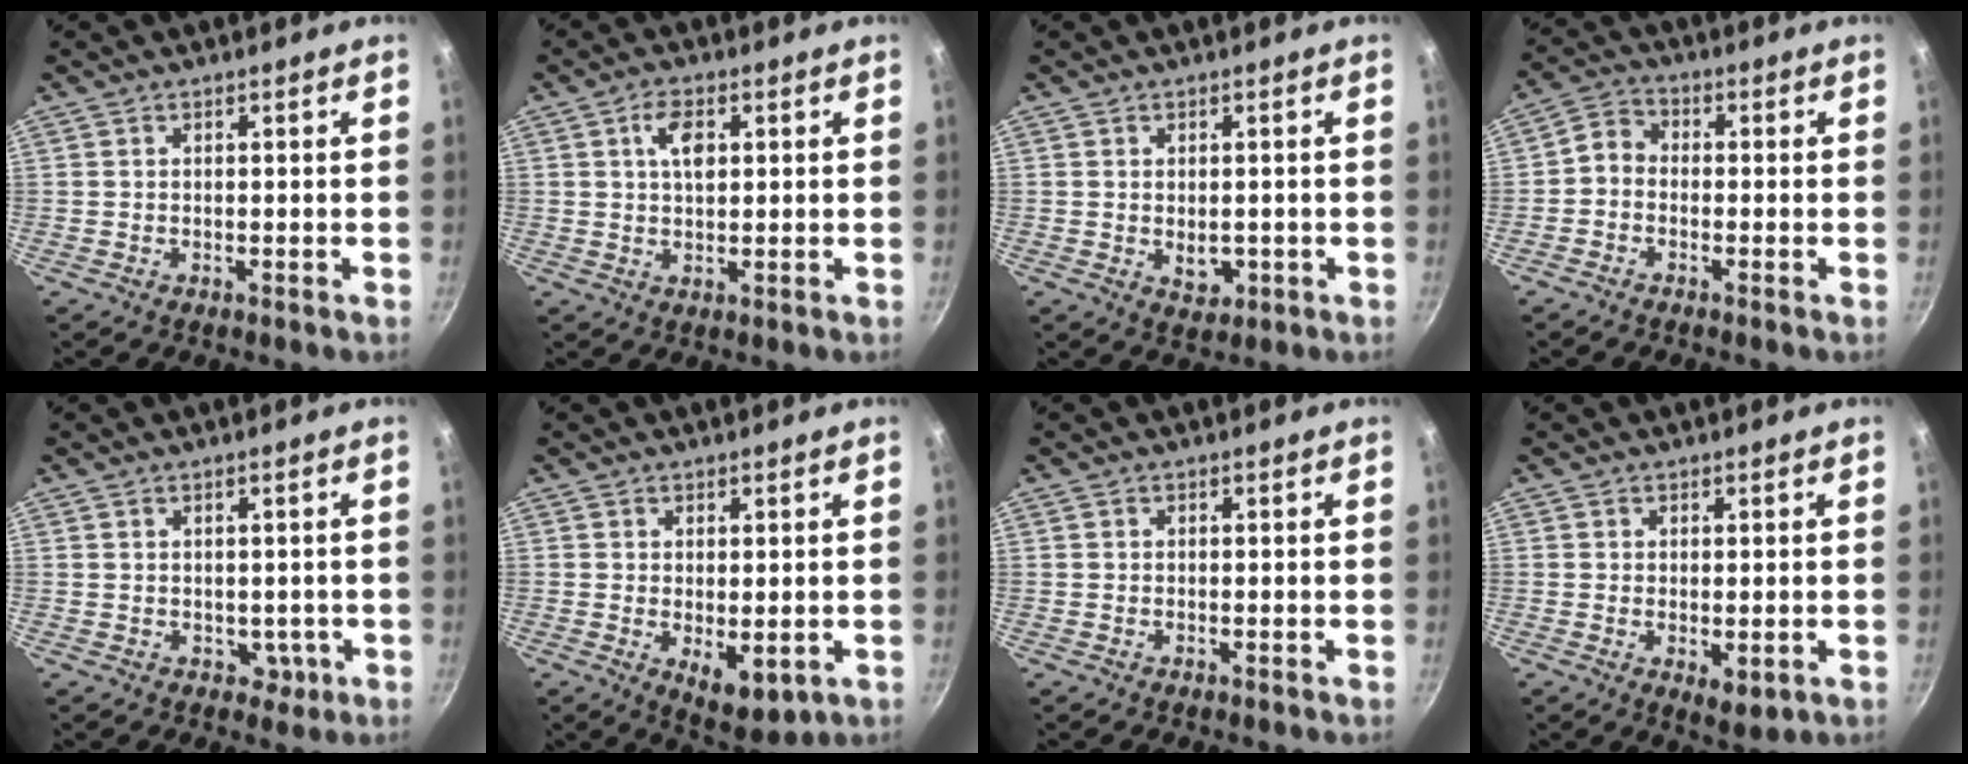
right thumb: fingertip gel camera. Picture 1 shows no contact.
{"total": 5.2, "force": [1.5, 2.8, 4.1], "torque": [-0.060, -0.002, 0.025]}
{"total": 3.4, "force": [-0.4, 2.4, 2.4], "torque": [-0.028, -0.004, 0.002]}
{"total": 3.7, "force": [-1.3, 2.9, 2.0], "torque": [-0.037, 0.025, -0.040]}
{"total": 2.2, "force": [-0.3, 1.9, 1.1], "torque": [0.005, 0.007, 0.005]}
{"total": 6.6, "force": [-0.7, 3.4, 5.6], "torque": [-0.070, -0.020, 0.002]}
{"total": 0.0}
{"total": 3.7, "force": [-0.4, 1.8, 3.2], "torque": [-0.050, -0.016, -0.002]}